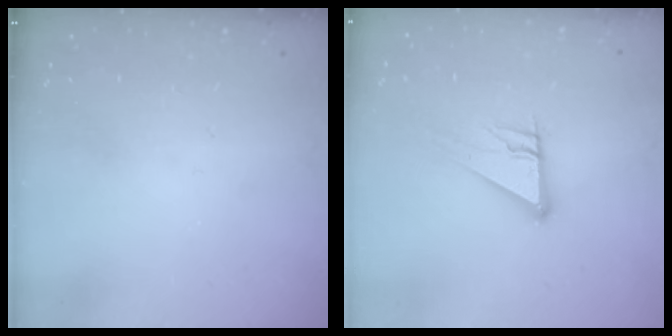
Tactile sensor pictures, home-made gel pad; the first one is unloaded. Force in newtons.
{"total": 10.2, "press": 10.2, "slide": 1.0}